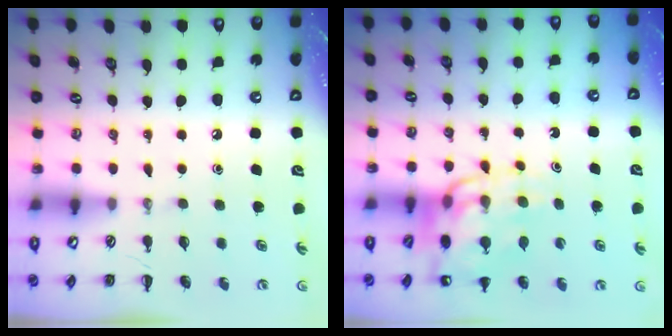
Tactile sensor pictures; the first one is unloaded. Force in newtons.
{"total": 13.8, "press": 13.4, "slide": 3.4}